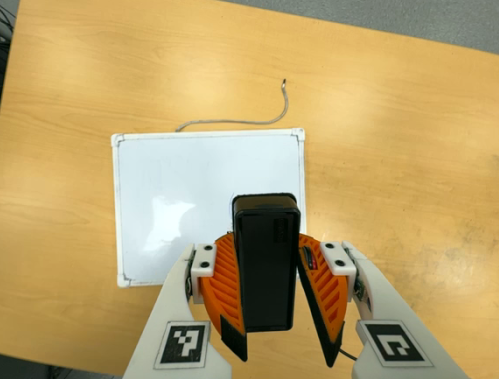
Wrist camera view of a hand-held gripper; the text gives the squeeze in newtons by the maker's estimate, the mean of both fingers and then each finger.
{"total": 7.2, "left": 7.5, "right": 6.9}